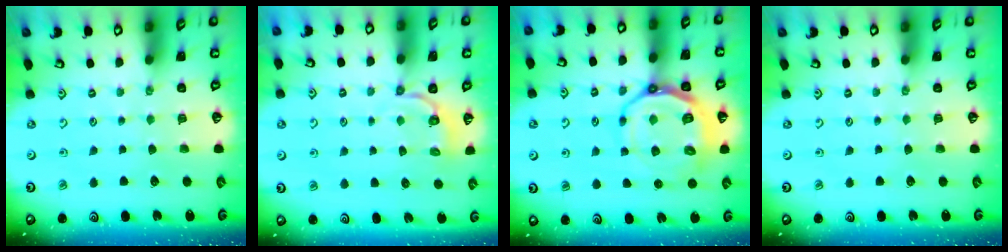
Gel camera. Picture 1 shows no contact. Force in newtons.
{"total": 3.5, "press": 2.4, "slide": 2.6}
{"total": 14.9, "press": 14.5, "slide": 3.3}
{"total": 0.0}